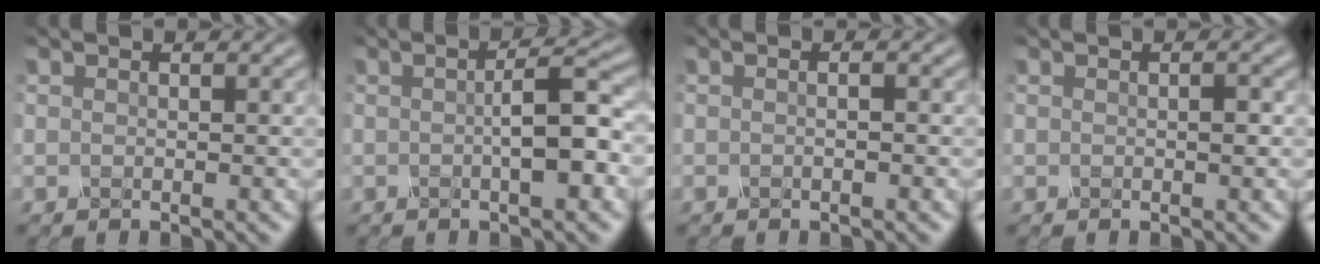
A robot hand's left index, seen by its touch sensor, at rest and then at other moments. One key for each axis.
{"total": 3.9, "fx": -0.4, "fy": 0.7, "fz": 3.8, "tx": -0.061, "ty": 0.009, "tz": -0.009}
{"total": 1.1, "fx": -0.1, "fy": 0.4, "fz": 1.0, "tx": -0.007, "ty": -0.012, "tz": -0.011}
{"total": 0.7, "fx": -0.2, "fy": 0.1, "fz": 0.6, "tx": -0.012, "ty": 0.001, "tz": -0.003}